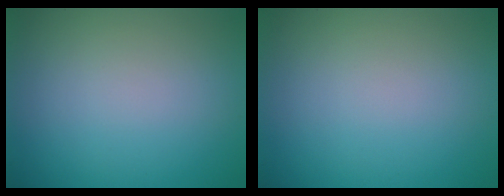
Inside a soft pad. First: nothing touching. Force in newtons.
{"total": 0.0}